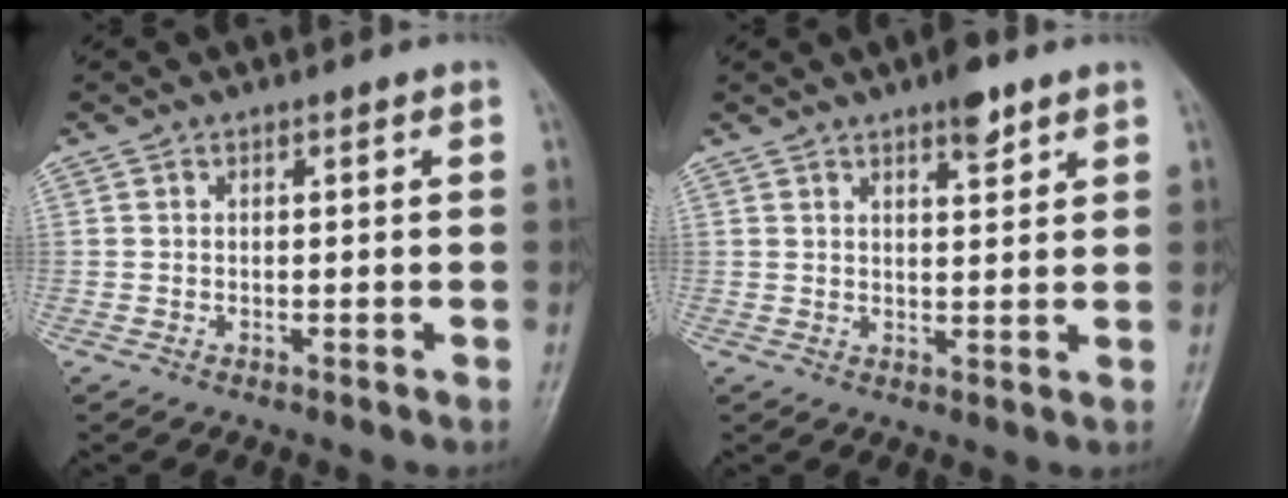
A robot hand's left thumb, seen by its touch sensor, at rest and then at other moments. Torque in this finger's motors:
{"motor_torque": [0.91, 0.32, 0.56, -0.60, 0.01]}